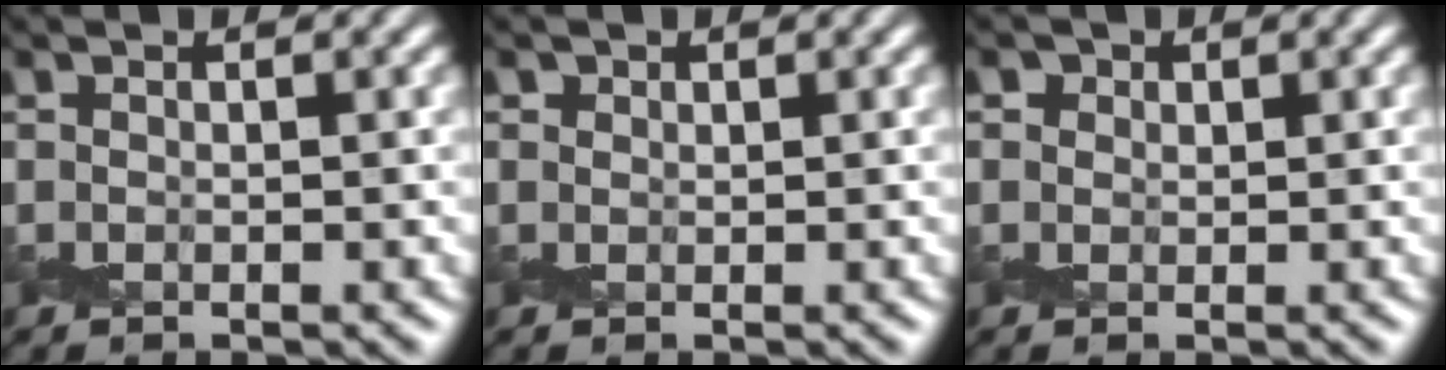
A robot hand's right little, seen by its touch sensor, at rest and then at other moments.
{"total": 0.7, "force": [0.4, 0.5, 0.1], "torque": [0.001, -0.002, 0.005]}
{"total": 1.4, "force": [0.8, 1.0, 0.4], "torque": [-0.006, -0.001, 0.002]}